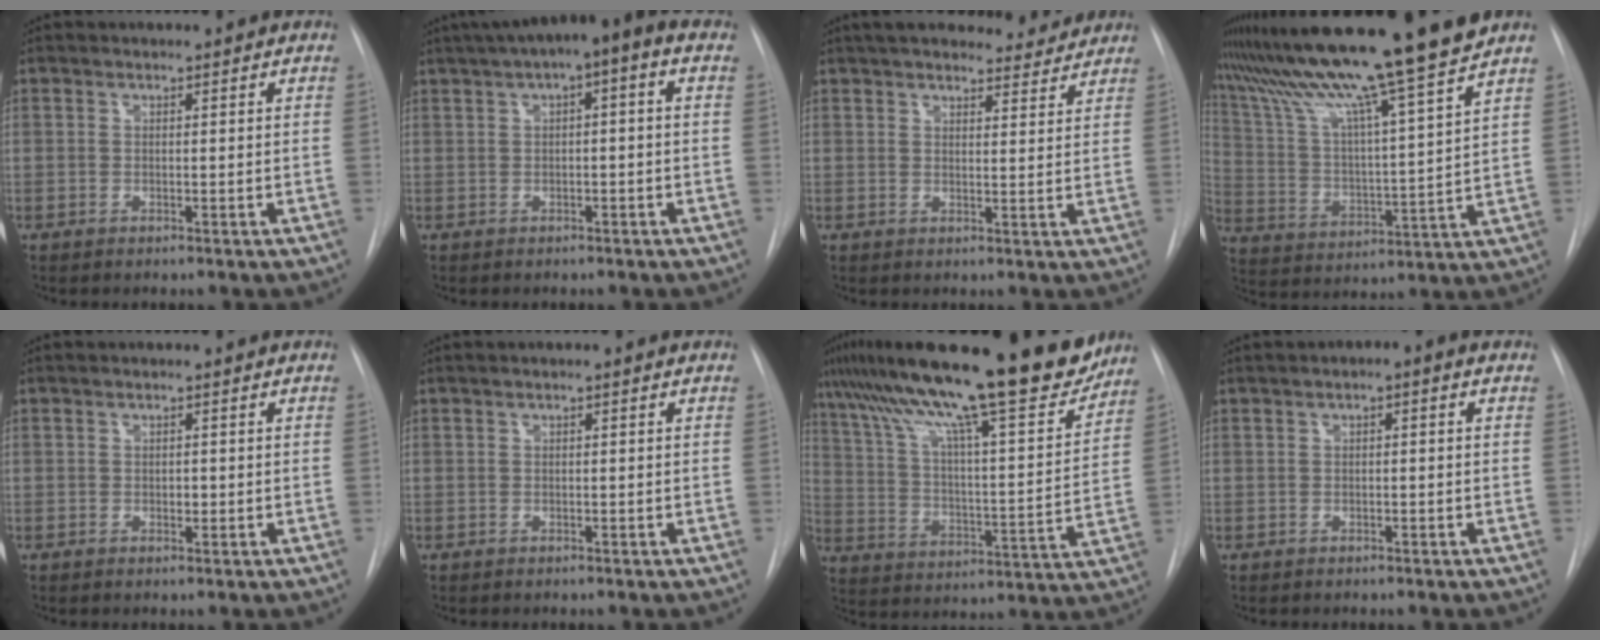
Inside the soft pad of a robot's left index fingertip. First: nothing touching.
{"total": 8.4, "force": [3.5, 1.6, 7.4], "torque": [-0.118, 0.044, 0.045]}
{"total": 14.4, "force": [13.1, 3.4, 5.0], "torque": [-0.062, 0.019, 0.172]}
{"total": 18.8, "force": [15.7, -2.2, 10.1], "torque": [-0.183, -0.016, 0.258]}
{"total": 0.8, "force": [0.0, 0.5, 0.6], "torque": [-0.008, 0.001, -0.001]}
{"total": 0.6, "force": [0.1, 0.0, 0.5], "torque": [-0.010, 0.002, 0.002]}
{"total": 23.0, "force": [18.0, 2.2, 14.1], "torque": [-0.238, 0.009, 0.282]}
{"total": 1.9, "force": [0.5, 0.4, 1.8], "torque": [-0.023, 0.011, 0.004]}